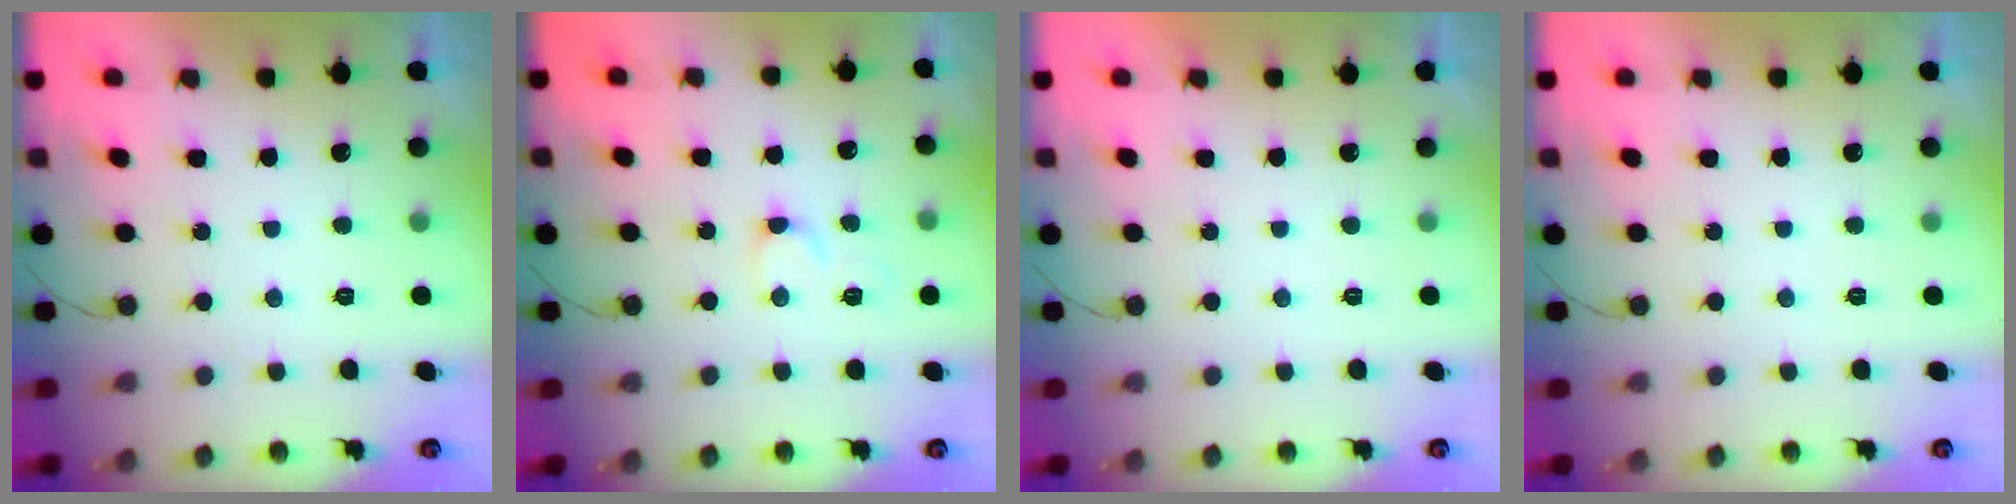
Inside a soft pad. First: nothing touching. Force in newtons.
{"total": 4.3, "press": 4.2, "slide": 0.5}
{"total": 1.7, "press": 1.7, "slide": 0.0}
{"total": 0.0}